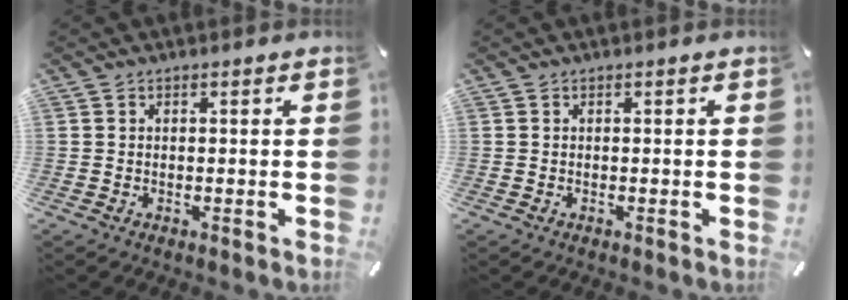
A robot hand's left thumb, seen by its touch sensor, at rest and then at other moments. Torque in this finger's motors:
{"motor_torque": [0.01, 0.01, -0.02, -0.02, 0.00]}